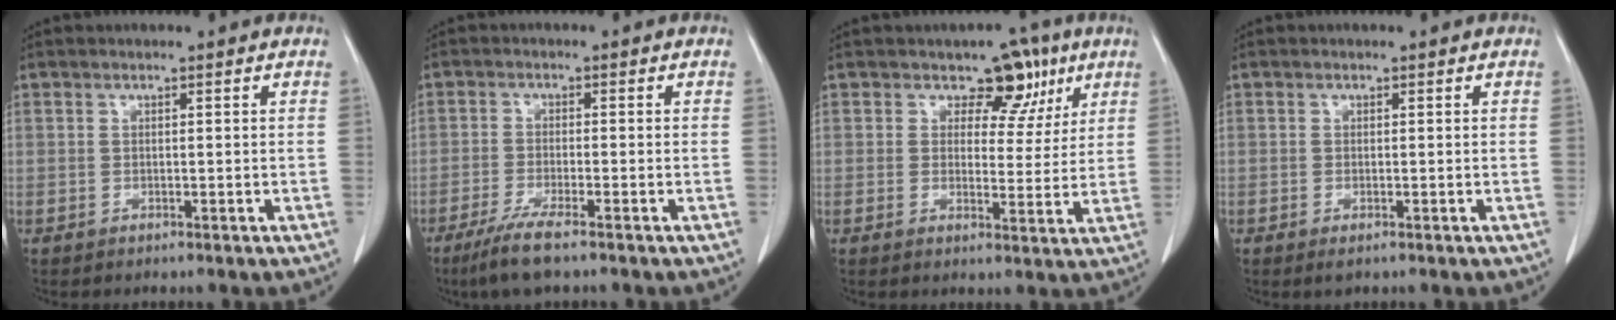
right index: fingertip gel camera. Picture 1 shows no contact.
{"total": 5.7, "force": [-4.0, 0.1, 4.0], "torque": [-0.082, -0.016, -0.073]}
{"total": 6.3, "force": [3.7, 4.3, 2.9], "torque": [-0.013, 0.003, 0.045]}
{"total": 0.9, "force": [-0.5, 0.2, 0.8], "torque": [-0.018, -0.007, -0.003]}